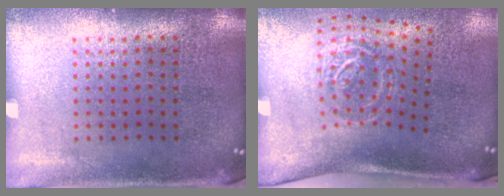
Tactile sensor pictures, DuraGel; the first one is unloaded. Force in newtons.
{"total": 2.0, "press": 1.2, "slide": 1.6}